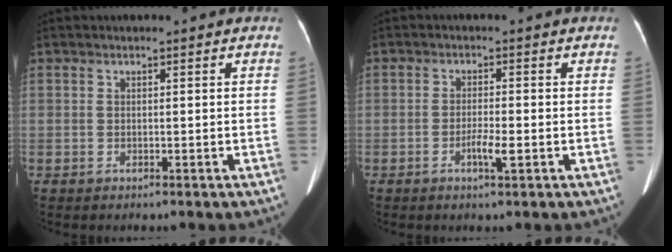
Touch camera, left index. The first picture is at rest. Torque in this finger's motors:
{"motor_torque": [-0.13, 0.06, 0.06, 0.00]}